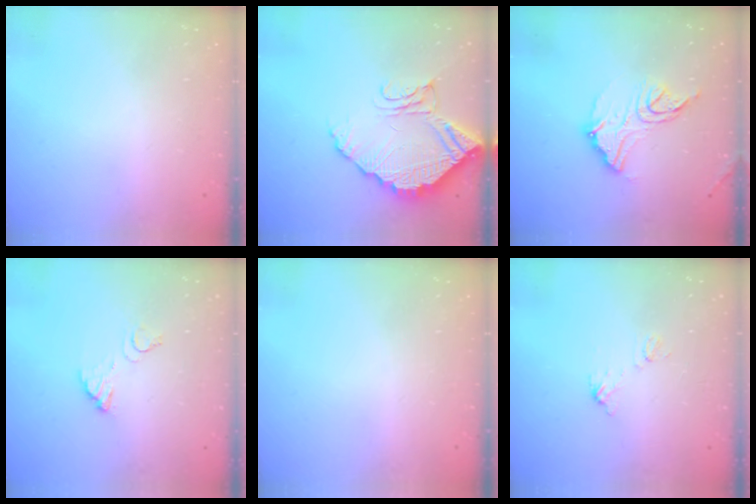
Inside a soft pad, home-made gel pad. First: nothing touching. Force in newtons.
{"total": 14.0, "press": 14.0, "slide": 1.3}
{"total": 12.8, "press": 12.8, "slide": 0.7}
{"total": 4.1, "press": 4.1, "slide": 0.2}
{"total": 0.0}
{"total": 5.7, "press": 5.7, "slide": 0.4}